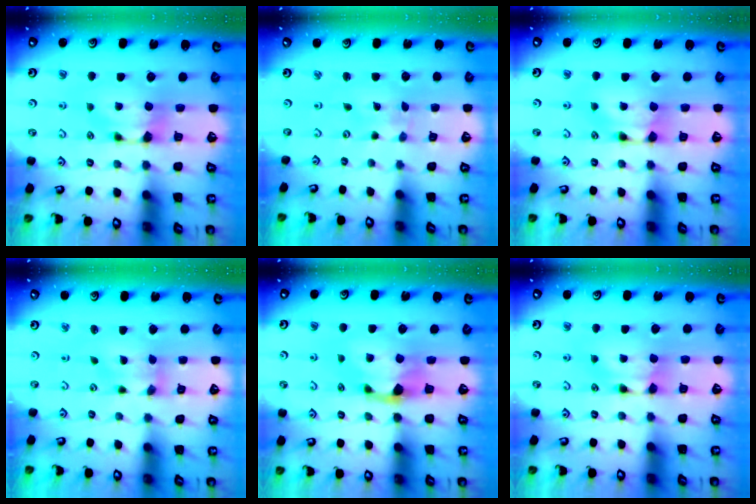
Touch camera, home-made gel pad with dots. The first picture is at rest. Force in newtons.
{"total": 6.1, "press": 6.1, "slide": 0.5}
{"total": 1.7, "press": 1.7, "slide": 0.1}
{"total": 1.8, "press": 1.3, "slide": 1.3}
{"total": 1.4, "press": 0.6, "slide": 1.2}
{"total": 1.6, "press": 1.6, "slide": 0.2}